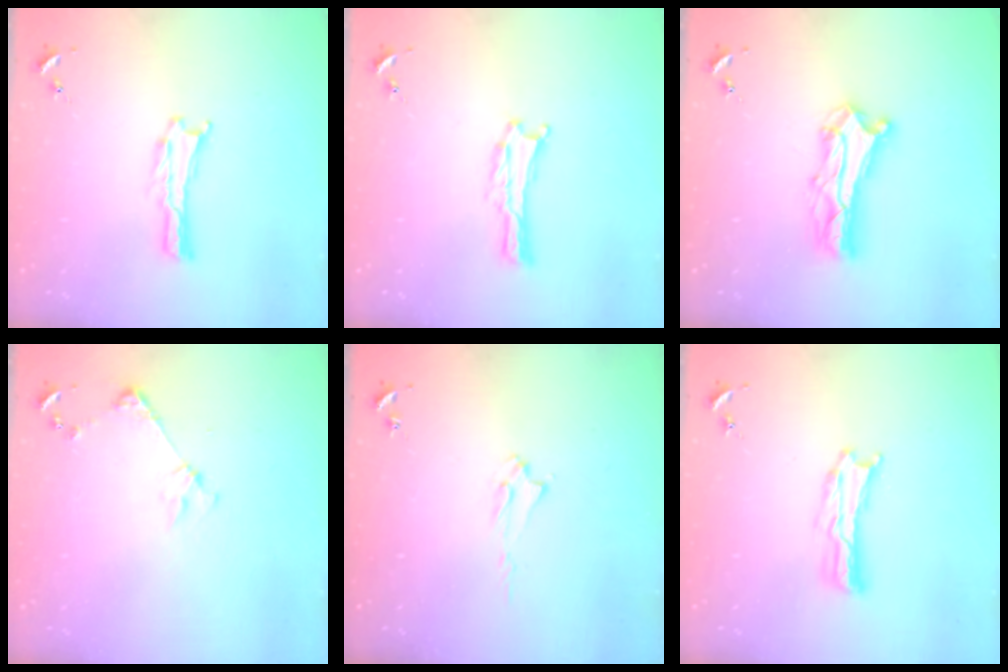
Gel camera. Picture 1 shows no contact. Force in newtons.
{"total": 0.5, "press": 0.5, "slide": 0.1}
{"total": 8.3, "press": 8.3, "slide": 0.7}
{"total": 3.2, "press": 3.2, "slide": 0.3}
{"total": 1.9, "press": 1.8, "slide": 0.4}
{"total": 0.8, "press": 0.8, "slide": 0.2}